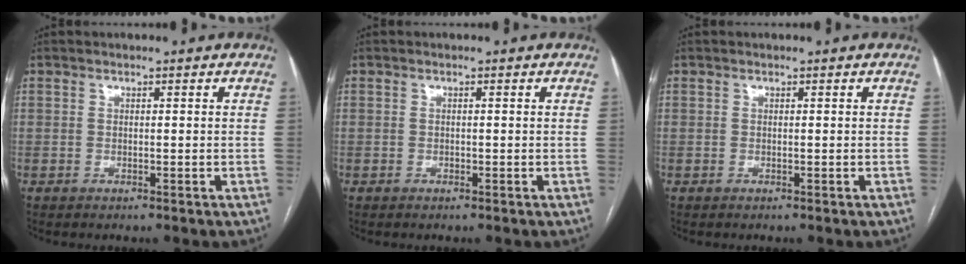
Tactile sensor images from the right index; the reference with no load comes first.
{"total": 0.0}
{"total": 0.0}